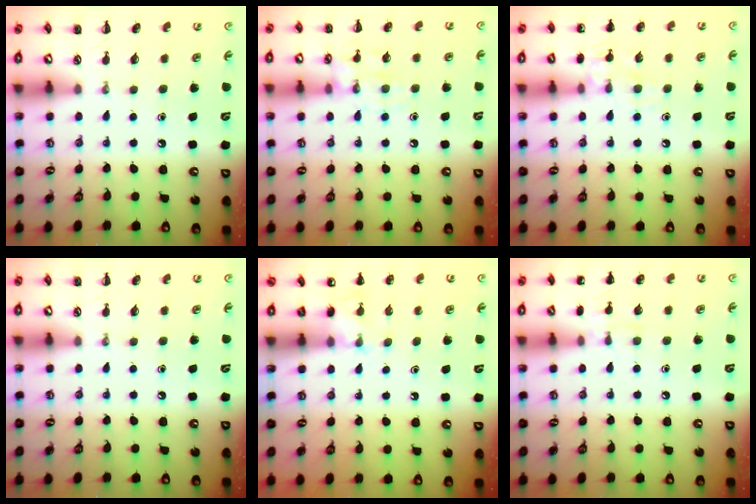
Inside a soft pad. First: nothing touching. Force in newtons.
{"total": 9.5, "press": 9.5, "slide": 0.6}
{"total": 9.0, "press": 8.9, "slide": 1.7}
{"total": 0.0}
{"total": 5.2, "press": 5.0, "slide": 1.4}
{"total": 6.8, "press": 6.5, "slide": 2.0}